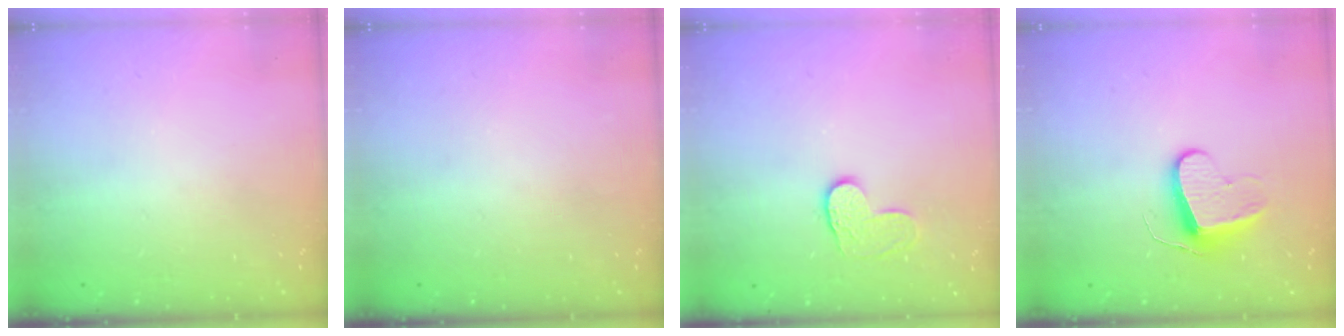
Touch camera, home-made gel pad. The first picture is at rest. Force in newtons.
{"total": 0.0}
{"total": 7.6, "press": 7.6, "slide": 0.4}
{"total": 9.4, "press": 9.3, "slide": 0.9}